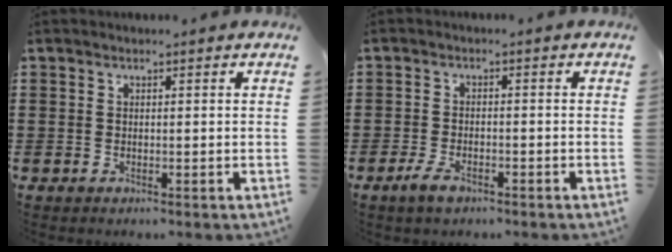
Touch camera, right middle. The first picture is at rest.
{"total": 3.9, "force": [-2.6, 1.1, 2.6], "torque": [-0.064, -0.003, -0.053]}